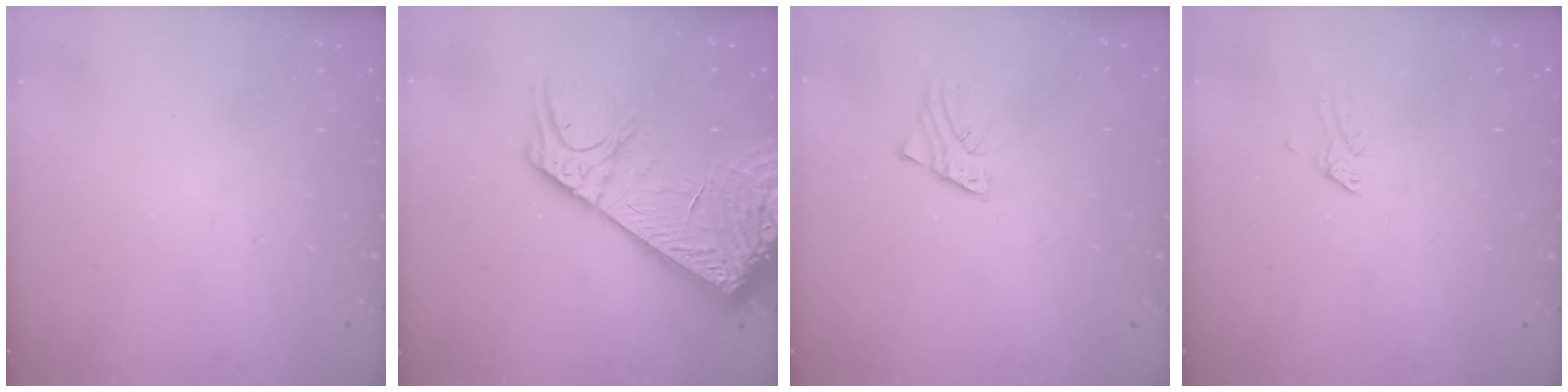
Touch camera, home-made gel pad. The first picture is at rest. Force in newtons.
{"total": 22.3, "press": 21.7, "slide": 4.9}
{"total": 1.6, "press": 1.6, "slide": 0.2}
{"total": 0.0}